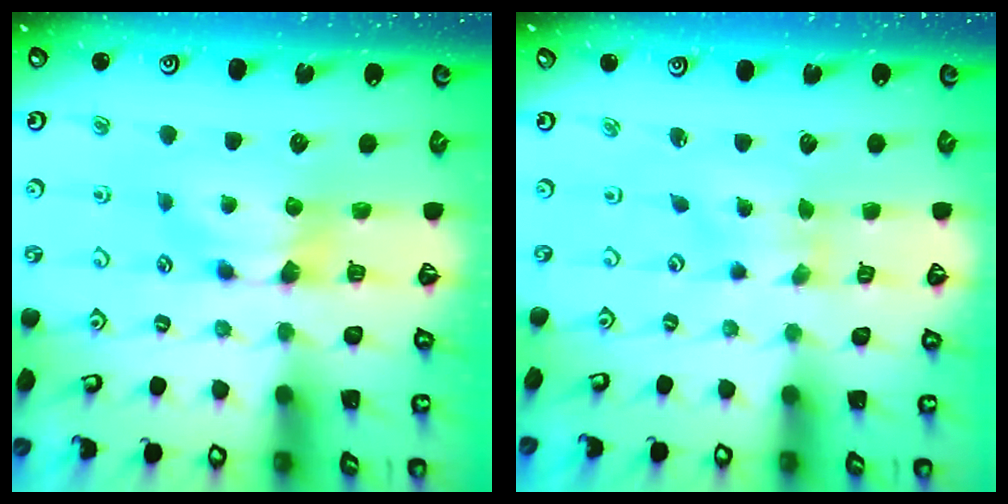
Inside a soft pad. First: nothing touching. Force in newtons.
{"total": 2.8, "press": 2.7, "slide": 0.9}